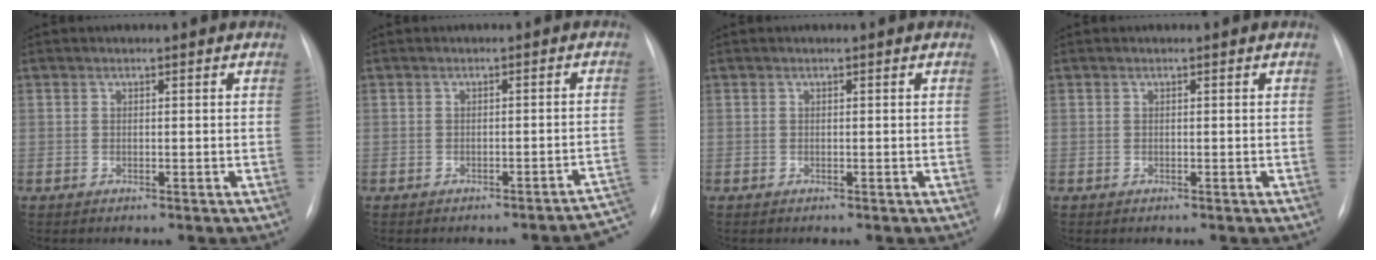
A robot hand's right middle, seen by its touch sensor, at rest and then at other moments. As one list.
[{"total": 5.5, "force": [-4.9, 0.3, 2.4], "torque": [-0.003, 0.017, -0.054]}, {"total": 0.0}, {"total": 0.0}]